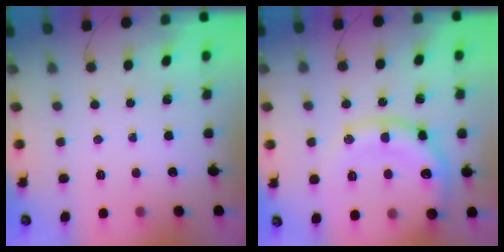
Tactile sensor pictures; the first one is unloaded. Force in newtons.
{"total": 17.0, "press": 16.9, "slide": 1.5}